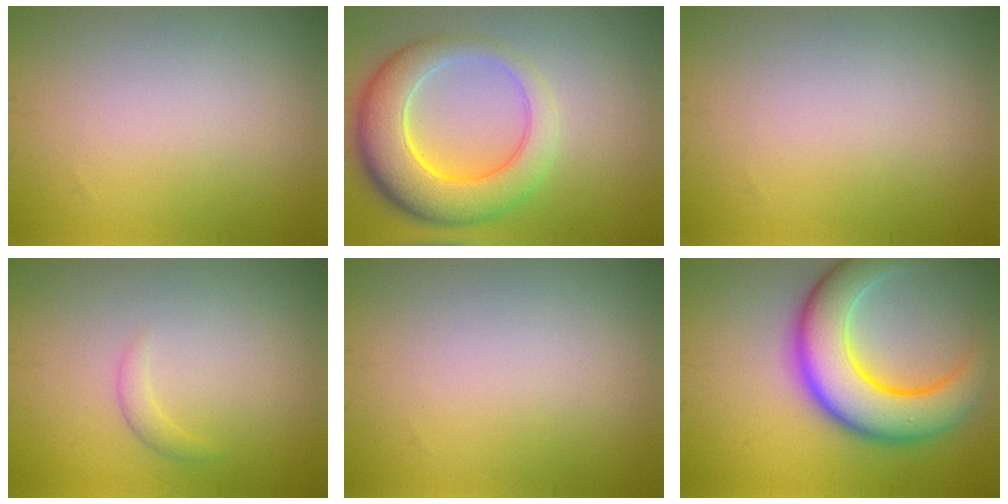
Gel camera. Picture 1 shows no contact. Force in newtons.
{"total": 7.7, "press": 7.7, "slide": 0.5}
{"total": 0.0}
{"total": 1.0, "press": 0.9, "slide": 0.2}
{"total": 0.0}
{"total": 9.0, "press": 9.0, "slide": 0.1}